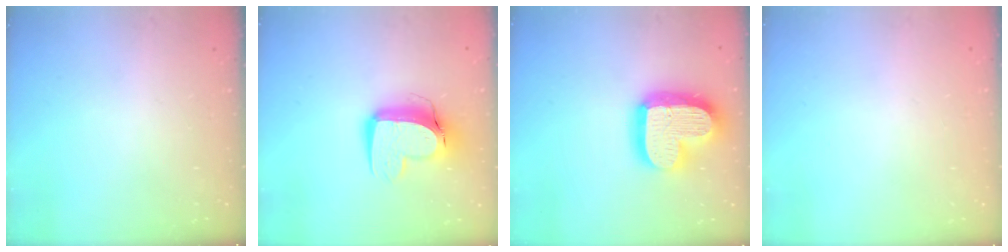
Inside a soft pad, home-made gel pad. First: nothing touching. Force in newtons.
{"total": 12.0, "press": 12.0, "slide": 1.2}
{"total": 21.5, "press": 21.4, "slide": 1.8}
{"total": 0.0}